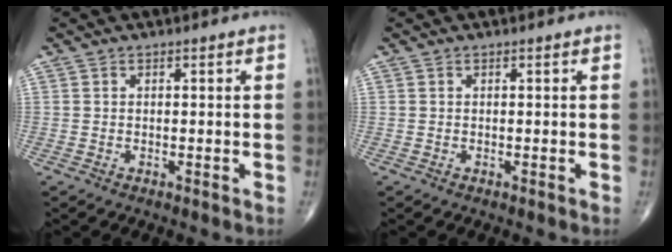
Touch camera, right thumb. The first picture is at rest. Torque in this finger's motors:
{"motor_torque": [0.00, 0.00, -0.07, 0.08, 0.00]}